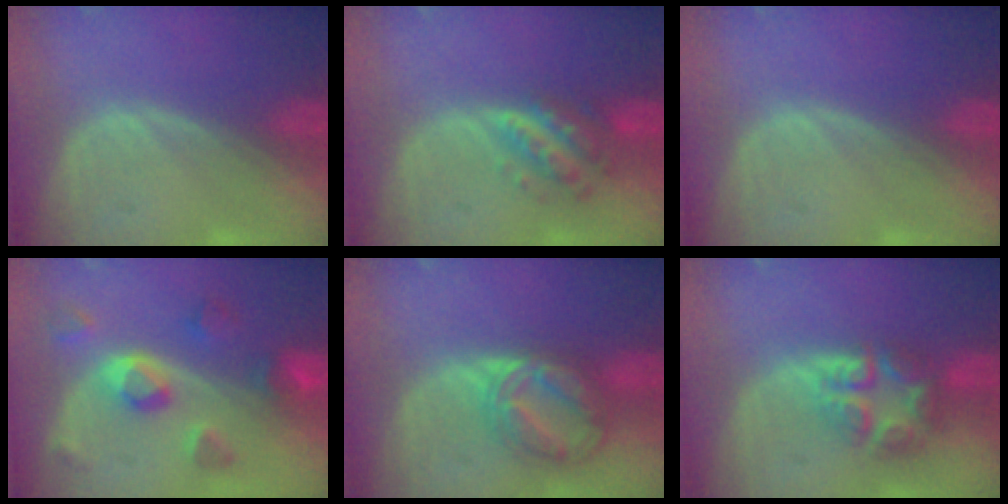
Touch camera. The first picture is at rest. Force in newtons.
{"total": 5.8, "press": 5.3, "slide": 2.3}
{"total": 0.0}
{"total": 7.8, "press": 7.0, "slide": 3.5}
{"total": 7.3, "press": 7.3, "slide": 0.5}
{"total": 7.7, "press": 6.7, "slide": 3.8}